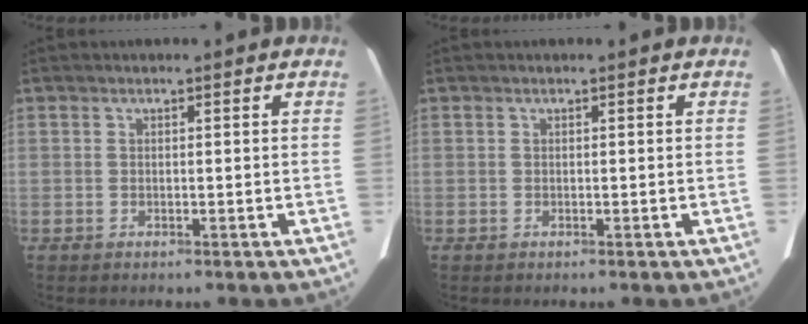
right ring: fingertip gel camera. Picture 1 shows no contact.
{"total": 0.0}